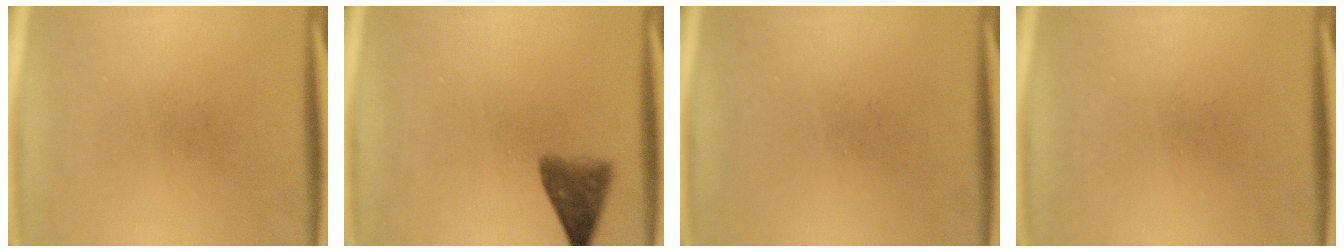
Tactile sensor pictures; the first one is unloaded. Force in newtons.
{"total": 4.8}
{"total": 0.0}
{"total": 0.0}